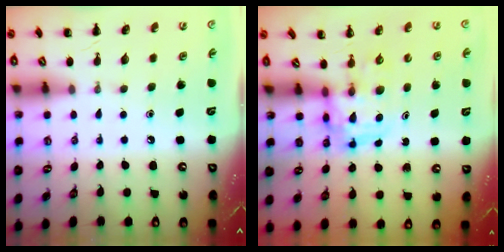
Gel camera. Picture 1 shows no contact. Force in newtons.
{"total": 3.6, "press": 3.5, "slide": 0.6}